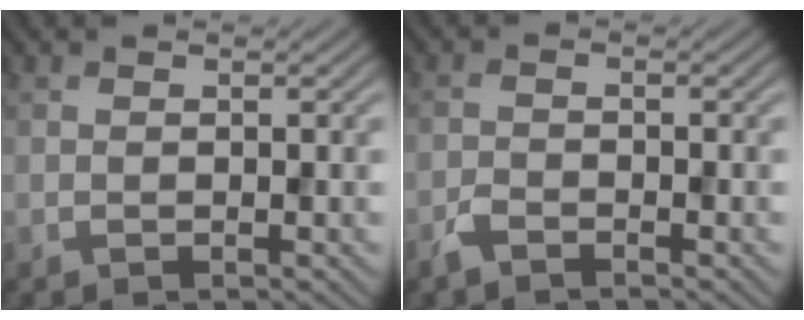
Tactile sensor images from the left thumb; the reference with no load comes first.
{"total": 1.7, "force": [-1.4, 0.6, 0.8], "torque": [-0.021, -0.001, -0.035]}